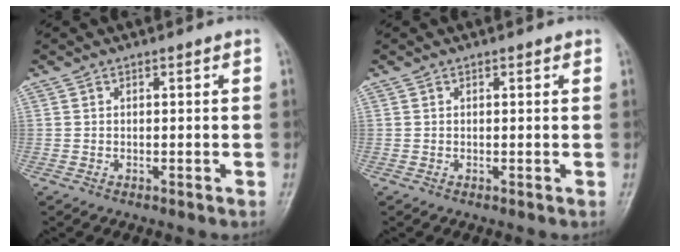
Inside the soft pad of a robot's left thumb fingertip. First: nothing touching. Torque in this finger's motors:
{"motor_torque": [-0.18, -0.08, -0.17, 0.25, 0.01]}